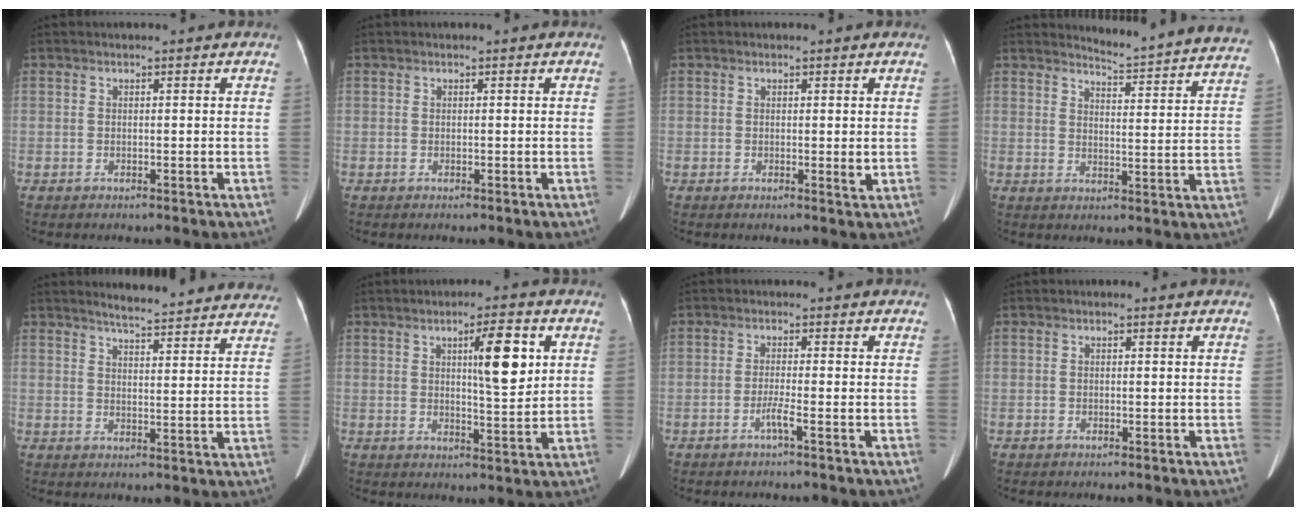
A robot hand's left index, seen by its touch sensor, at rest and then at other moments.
{"total": 0.0}
{"total": 0.9, "force": [0.1, 0.2, 0.9], "torque": [-0.011, -0.004, 0.001]}
{"total": 17.2, "force": [16.9, -0.1, 3.2], "torque": [-0.038, -0.097, 0.179]}
{"total": 18.3, "force": [17.3, 2.3, 5.8], "torque": [-0.064, -0.034, 0.198]}
{"total": 7.5, "force": [2.4, 1.3, 7.0], "torque": [-0.106, 0.002, 0.035]}
{"total": 1.9, "force": [-1.1, -0.5, 1.5], "torque": [-0.028, 0.000, -0.023]}
{"total": 0.7, "force": [-0.3, 0.6, 0.1], "torque": [0.000, 0.005, -0.008]}